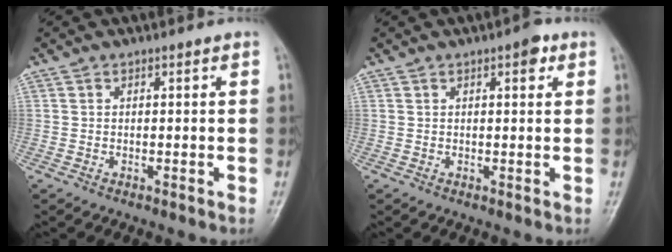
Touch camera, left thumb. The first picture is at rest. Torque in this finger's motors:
{"motor_torque": [0.49, 0.30, 0.39, -0.01, 0.00]}